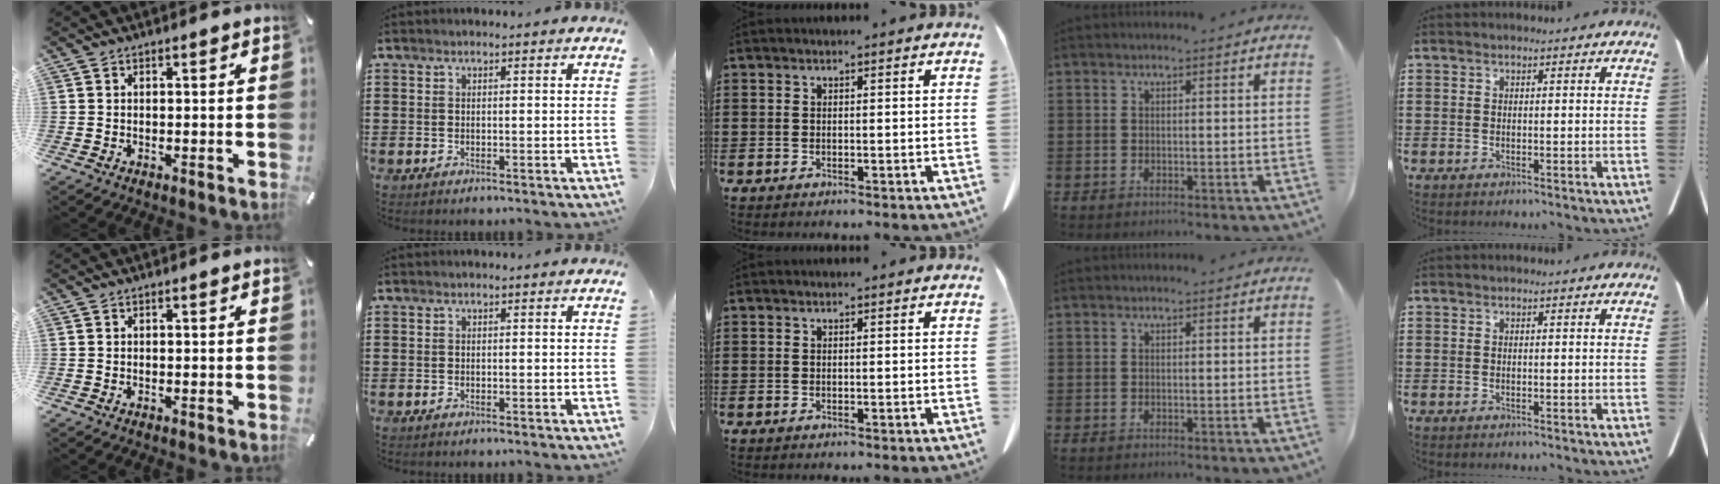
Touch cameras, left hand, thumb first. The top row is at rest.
{}